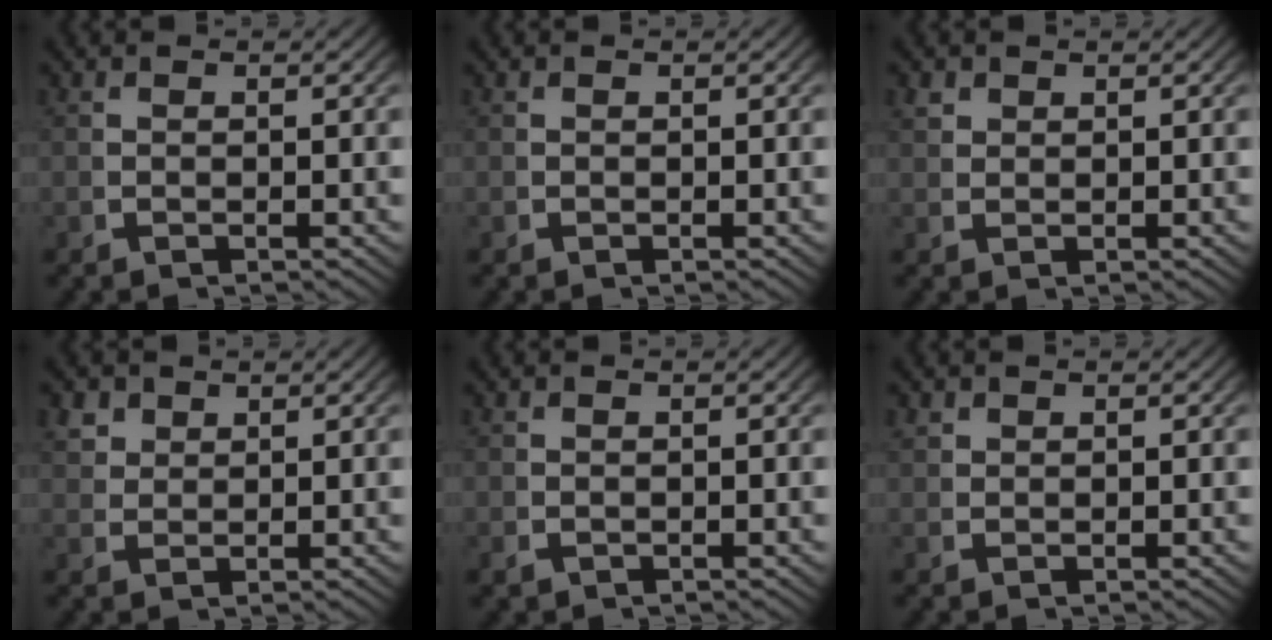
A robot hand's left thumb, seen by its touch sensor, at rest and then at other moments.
{"total": 0.0}
{"total": 1.4, "force": [1.1, 0.7, 0.4], "torque": [-0.009, -0.003, 0.028]}
{"total": 2.5, "force": [1.8, 1.5, 0.9], "torque": [-0.021, -0.003, 0.042]}
{"total": 0.5, "force": [-0.2, 0.4, 0.3], "torque": [-0.010, -0.006, 0.003]}
{"total": 0.9, "force": [0.8, 0.3, 0.1], "torque": [-0.006, -0.003, 0.023]}